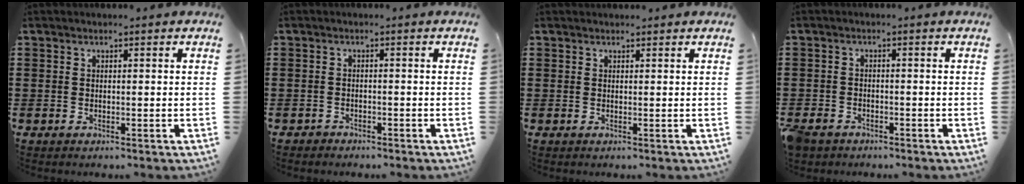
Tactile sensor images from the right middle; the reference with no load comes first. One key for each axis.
{"total": 1.2, "fx": -1.2, "fy": 0.3, "fz": -0.1, "tx": -0.002, "ty": 0.001, "tz": -0.027}
{"total": 0.6, "fx": 0.5, "fy": 0.3, "fz": 0.0, "tx": -0.001, "ty": 0.002, "tz": 0.009}
{"total": 2.2, "fx": -2.0, "fy": 0.9, "fz": 0.4, "tx": -0.034, "ty": -0.007, "tz": -0.050}